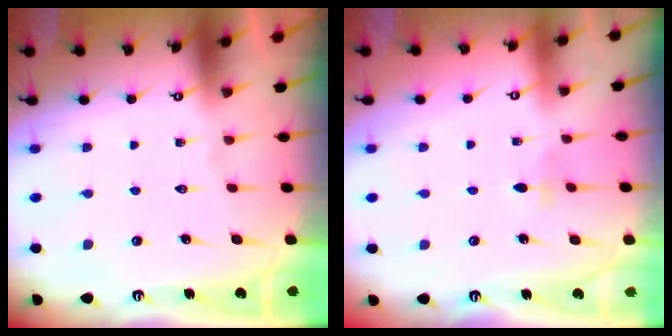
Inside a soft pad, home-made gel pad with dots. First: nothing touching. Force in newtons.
{"total": 2.7, "press": 2.6, "slide": 0.6}